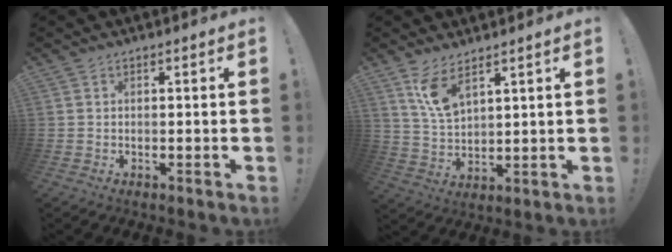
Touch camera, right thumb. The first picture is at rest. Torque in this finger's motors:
{"motor_torque": [-0.01, 0.10, 0.48, 0.37, 0.00]}